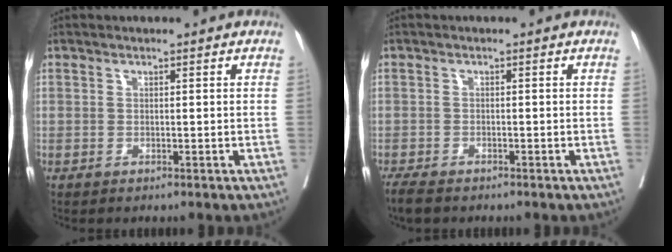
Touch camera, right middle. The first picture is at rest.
{"total": 3.2, "force": [-2.7, 1.0, 1.4], "torque": [-0.030, -0.011, -0.044]}